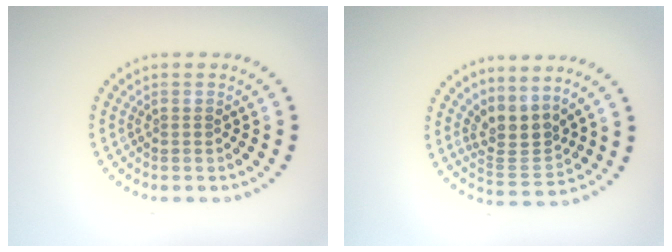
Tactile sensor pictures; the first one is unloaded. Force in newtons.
{"total": 3.3, "press": 2.4, "slide": 2.2}